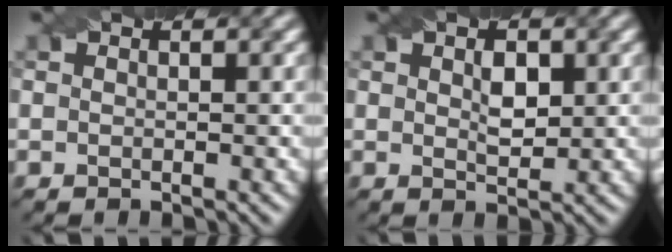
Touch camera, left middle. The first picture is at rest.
{"total": 2.3, "force": [0.7, 1.2, 1.8], "torque": [-0.032, -0.001, 0.015]}